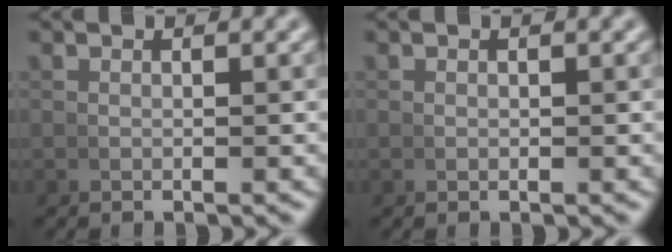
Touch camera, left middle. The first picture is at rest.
{"total": 0.0}